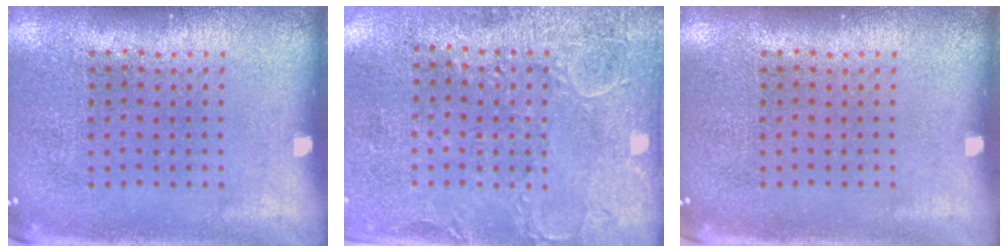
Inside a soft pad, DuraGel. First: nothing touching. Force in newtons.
{"total": 2.9, "press": 2.3, "slide": 1.7}
{"total": 0.0}